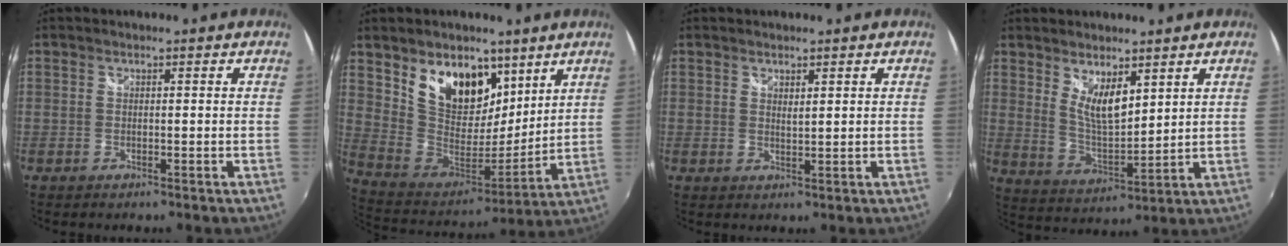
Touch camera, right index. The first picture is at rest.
{"total": 17.7, "force": [9.8, 11.1, 9.8], "torque": [-0.194, 0.005, 0.188]}
{"total": 1.6, "force": [1.0, 0.5, 1.1], "torque": [-0.017, -0.001, 0.017]}
{"total": 7.6, "force": [4.2, 2.9, 5.6], "torque": [-0.095, -0.011, 0.083]}